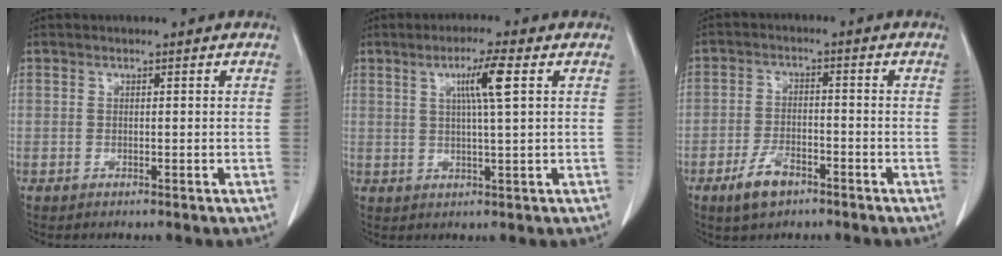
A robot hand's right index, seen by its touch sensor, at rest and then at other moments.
{"total": 5.6, "force": [1.8, -0.6, 5.2], "torque": [-0.090, 0.001, 0.031]}
{"total": 5.4, "force": [-3.4, 2.6, 3.3], "torque": [-0.069, 0.000, -0.056]}